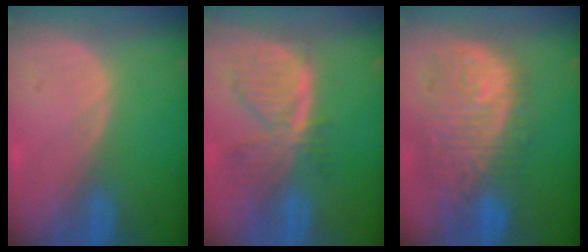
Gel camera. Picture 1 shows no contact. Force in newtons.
{"total": 8.1, "press": 7.0, "slide": 4.1}
{"total": 12.0, "press": 10.7, "slide": 5.4}